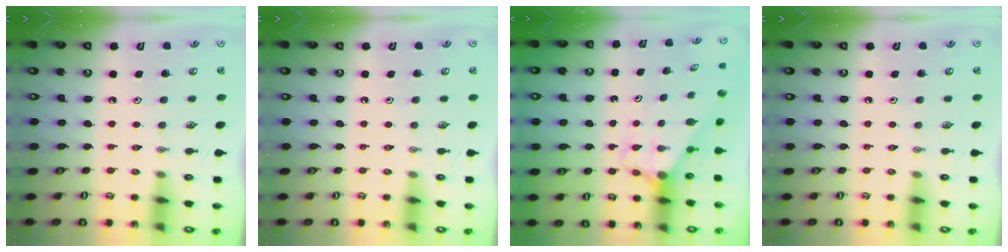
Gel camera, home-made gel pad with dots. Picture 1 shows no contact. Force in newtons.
{"total": 0.0}
{"total": 2.8, "press": 2.8, "slide": 0.0}
{"total": 0.0}